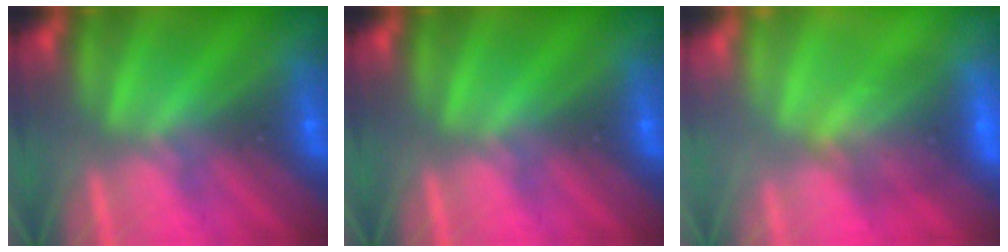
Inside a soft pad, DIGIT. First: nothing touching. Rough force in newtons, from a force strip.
{"total": 0.0}
{"total": 7.2}